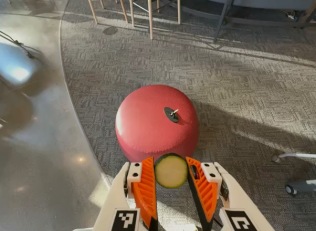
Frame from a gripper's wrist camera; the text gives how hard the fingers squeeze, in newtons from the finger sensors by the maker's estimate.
{"total": 5.3, "left": 5.0, "right": 5.6}